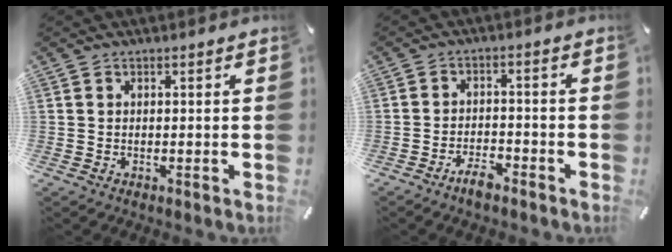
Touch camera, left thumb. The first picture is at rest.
{"total": 4.4, "force": [-3.7, 1.3, 2.1], "torque": [-0.047, 0.015, -0.072]}